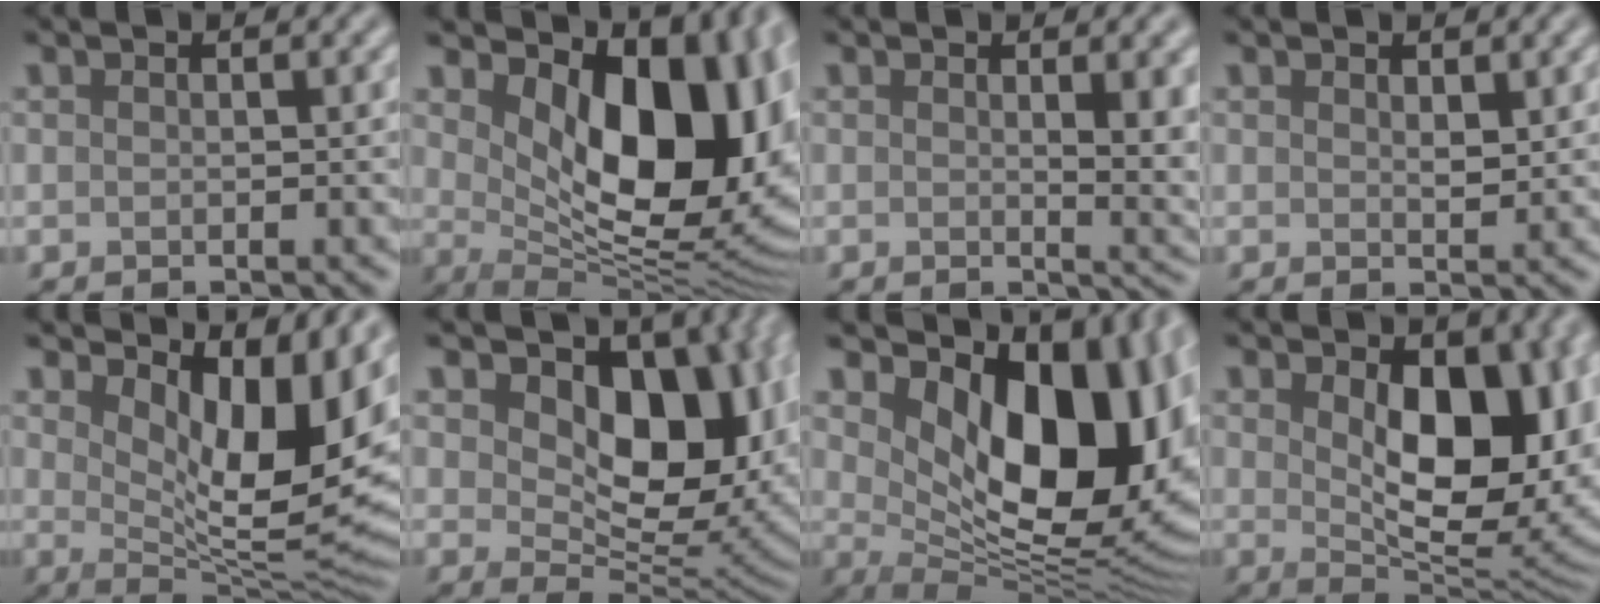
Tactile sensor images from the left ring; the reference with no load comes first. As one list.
[{"total": 14.1, "force": [3.2, 7.5, 11.5], "torque": [-0.138, -0.021, 0.060]}, {"total": 3.9, "force": [1.0, 1.2, 3.6], "torque": [-0.036, -0.005, 0.016]}, {"total": 1.2, "force": [0.7, 0.5, 0.8], "torque": [-0.013, -0.004, 0.015]}, {"total": 10.8, "force": [4.1, 4.4, 9.0], "torque": [-0.140, -0.015, 0.070]}, {"total": 12.2, "force": [3.5, 7.4, 9.0], "torque": [-0.119, -0.013, 0.058]}, {"total": 15.7, "force": [3.9, 8.5, 12.6], "torque": [-0.156, -0.016, 0.075]}, {"total": 11.6, "force": [1.9, 6.3, 9.6], "torque": [-0.121, -0.009, 0.033]}]